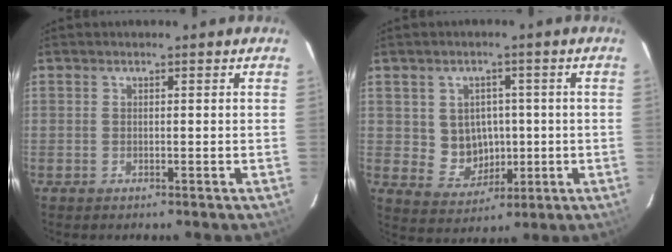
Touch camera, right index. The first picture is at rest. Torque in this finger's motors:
{"motor_torque": [0.13, 0.03, 0.06, 0.00]}